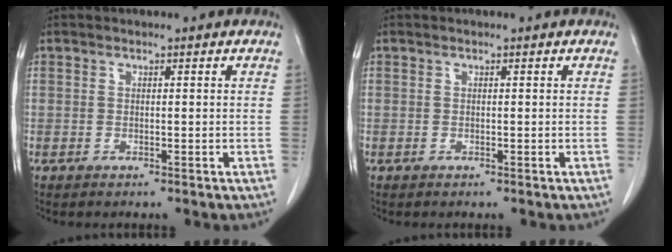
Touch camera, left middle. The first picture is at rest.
{"total": 0.0}